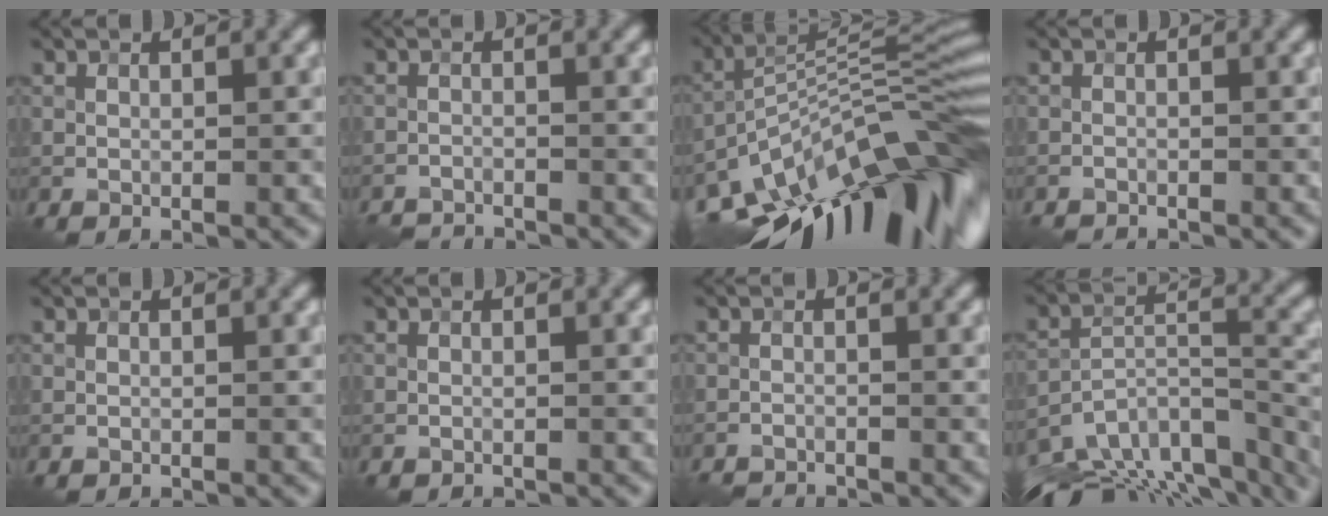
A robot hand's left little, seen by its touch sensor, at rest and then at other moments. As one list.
[{"total": 4.0, "force": [-3.9, 0.4, 0.7], "torque": [-0.021, -0.015, -0.068]}, {"total": 15.8, "force": [-8.5, 5.2, 12.2], "torque": [-0.207, 0.018, -0.158]}, {"total": 2.1, "force": [-2.0, 0.1, 0.4], "torque": [-0.015, -0.006, -0.040]}, {"total": 0.0}, {"total": 1.1, "force": [-1.1, 0.0, 0.0], "torque": [0.005, -0.004, -0.019]}, {"total": 3.6, "force": [-3.5, 0.4, 0.6], "torque": [-0.020, -0.014, -0.062]}, {"total": 12.6, "force": [-10.0, 4.5, 6.4], "torque": [-0.131, 0.009, -0.144]}]